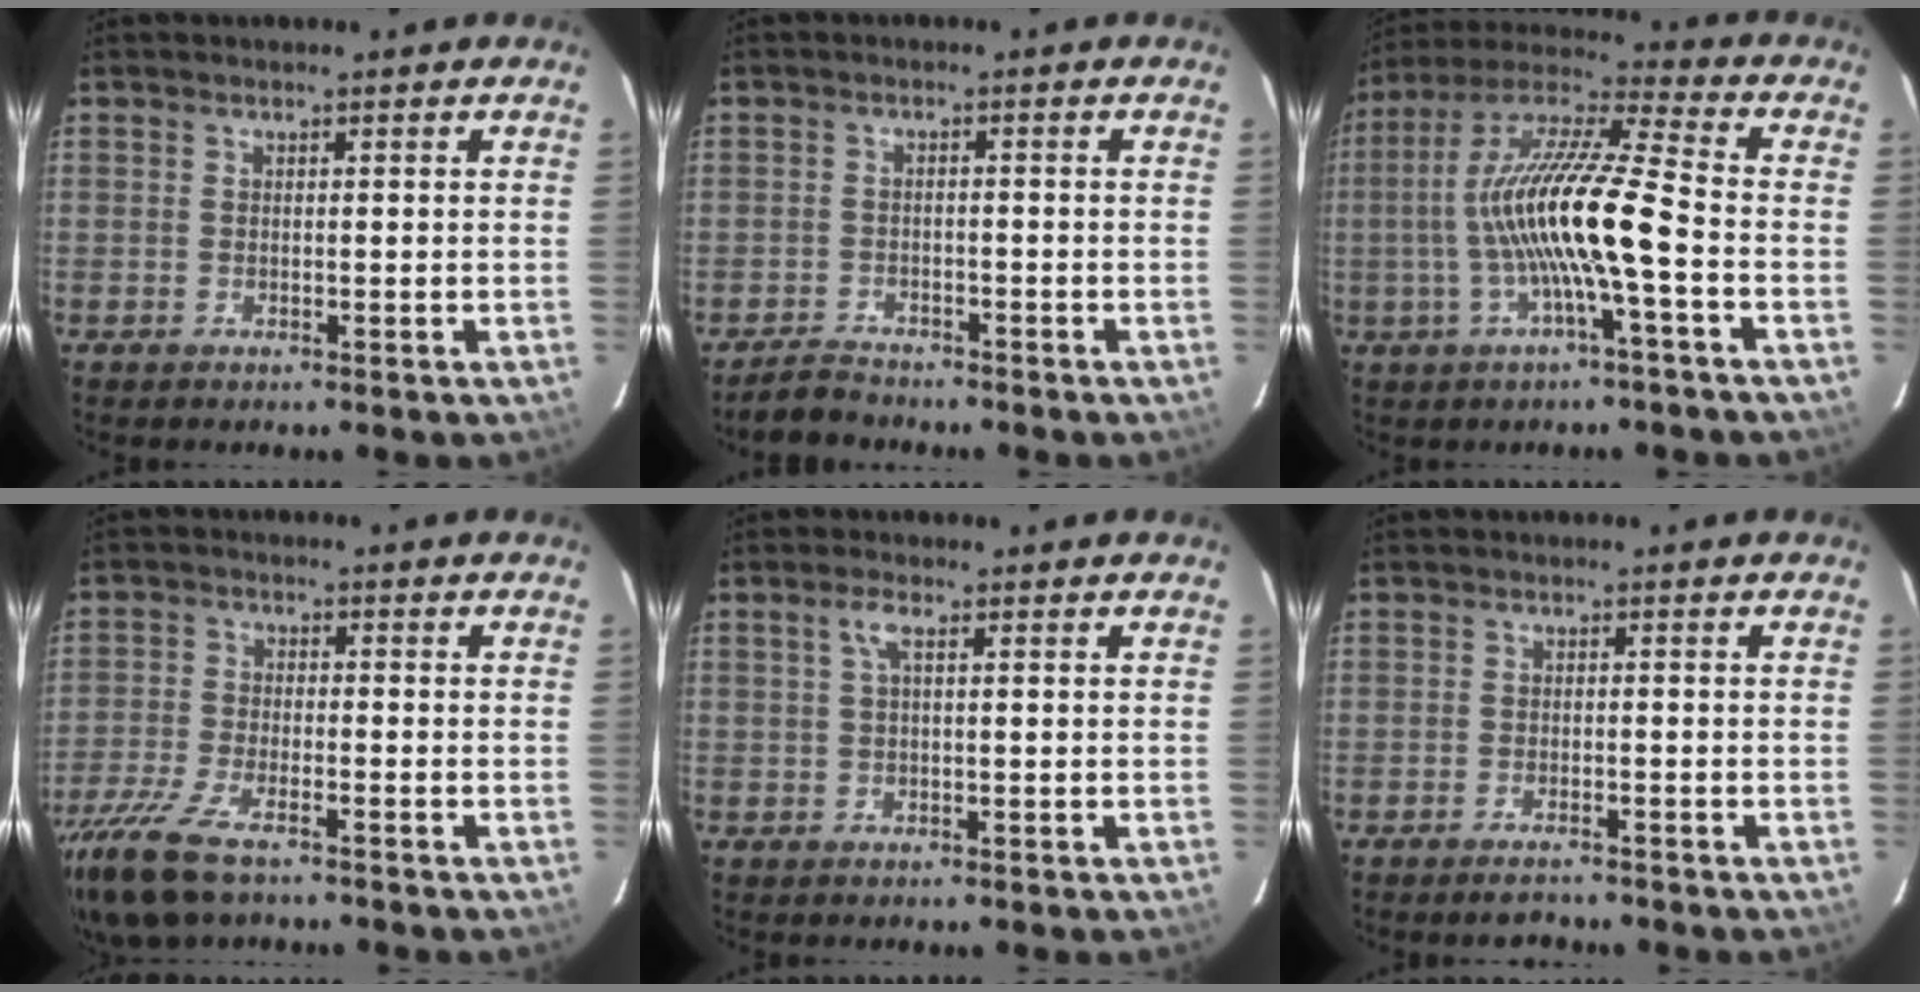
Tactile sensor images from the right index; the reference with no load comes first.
{"total": 3.5, "force": [-3.1, 1.6, 0.1], "torque": [-0.015, 0.011, -0.055]}
{"total": 15.4, "force": [-3.1, 0.9, 15.0], "torque": [-0.284, 0.008, -0.061]}
{"total": 12.6, "force": [-9.3, 4.2, 7.4], "torque": [-0.182, -0.039, -0.180]}
{"total": 2.0, "force": [0.5, 0.2, 2.0], "torque": [-0.040, 0.006, 0.007]}
{"total": 3.4, "force": [-3.0, 1.0, 1.2], "torque": [-0.028, -0.001, -0.047]}